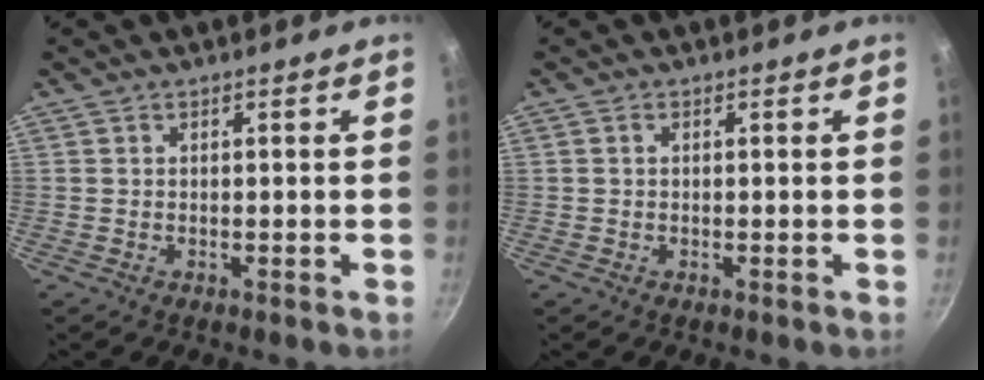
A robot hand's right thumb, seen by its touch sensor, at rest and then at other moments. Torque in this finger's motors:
{"motor_torque": [0.18, -0.46, -0.18, 0.09, 0.05]}